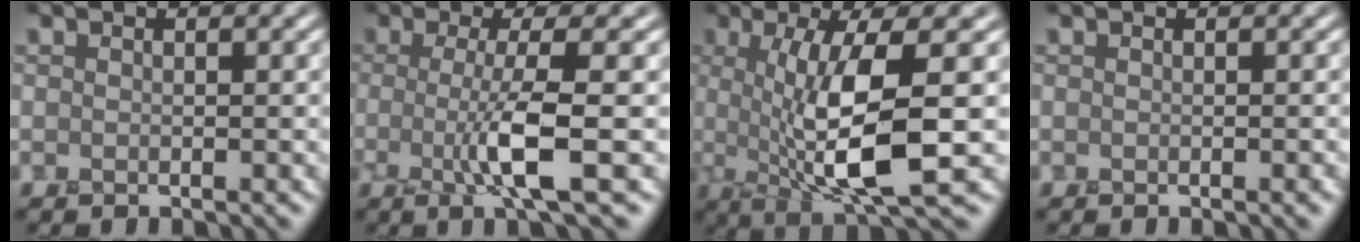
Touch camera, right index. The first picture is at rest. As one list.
[{"total": 4.9, "force": [-0.5, 0.6, 4.9], "torque": [-0.095, -0.006, -0.012]}, {"total": 9.0, "force": [0.1, 1.8, 8.8], "torque": [-0.154, -0.007, 0.010]}, {"total": 1.0, "force": [-0.5, 0.4, 0.8], "torque": [-0.011, -0.001, -0.003]}]